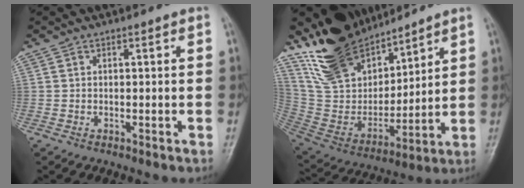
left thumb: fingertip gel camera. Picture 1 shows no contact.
{"total": 19.8, "force": [15.3, 9.6, 8.2], "torque": [-0.101, -0.083, 0.297]}